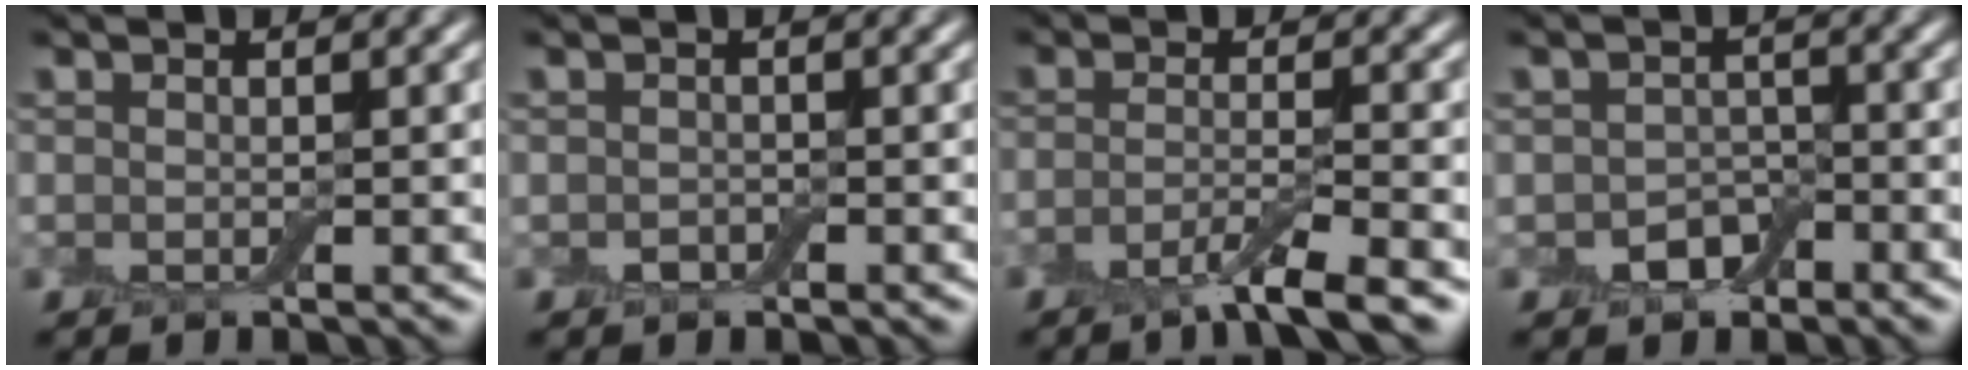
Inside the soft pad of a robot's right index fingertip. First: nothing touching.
{"total": 0.7, "force": [-0.4, 0.5, 0.3], "torque": [-0.007, -0.003, -0.007]}
{"total": 4.0, "force": [-2.4, 0.6, 3.2], "torque": [-0.051, -0.002, -0.058]}
{"total": 2.5, "force": [-1.3, 1.9, 1.2], "torque": [-0.017, 0.001, -0.024]}